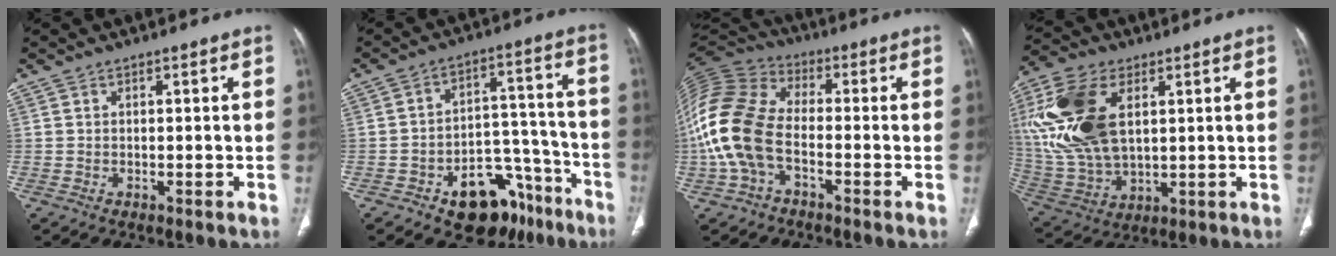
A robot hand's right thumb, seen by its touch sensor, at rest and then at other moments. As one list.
[{"total": 15.8, "force": [-9.5, 9.4, 8.4], "torque": [-0.068, 0.089, -0.130]}, {"total": 16.4, "force": [-3.7, 10.0, 12.5], "torque": [-0.278, 0.035, -0.075]}, {"total": 20.3, "force": [5.0, 11.7, 15.8], "torque": [-0.333, -0.012, 0.100]}]